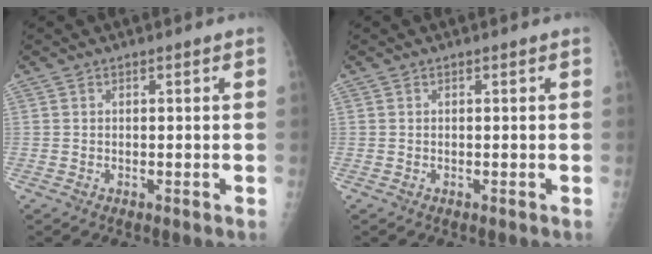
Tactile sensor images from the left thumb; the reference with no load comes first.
{"total": 0.0}